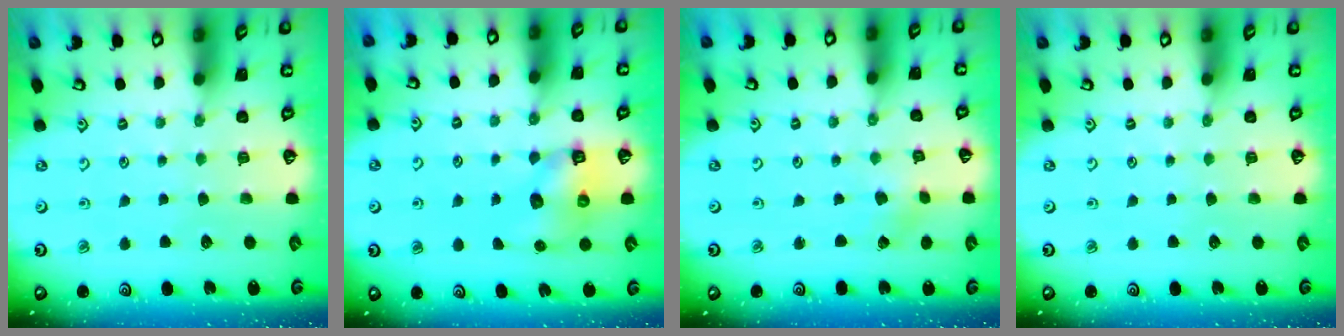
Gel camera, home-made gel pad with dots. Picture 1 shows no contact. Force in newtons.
{"total": 8.5, "press": 8.5, "slide": 0.7}
{"total": 0.5, "press": 0.5, "slide": 0.1}
{"total": 0.0}